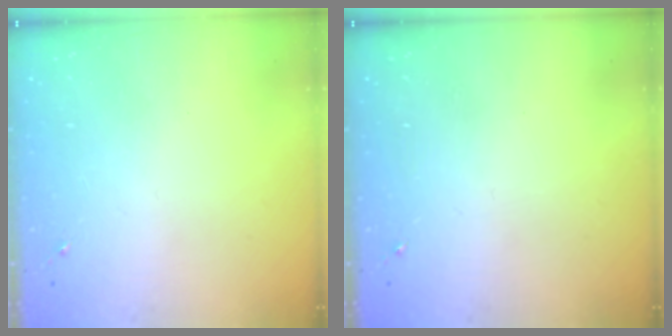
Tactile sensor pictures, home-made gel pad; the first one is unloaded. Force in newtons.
{"total": 0.0}